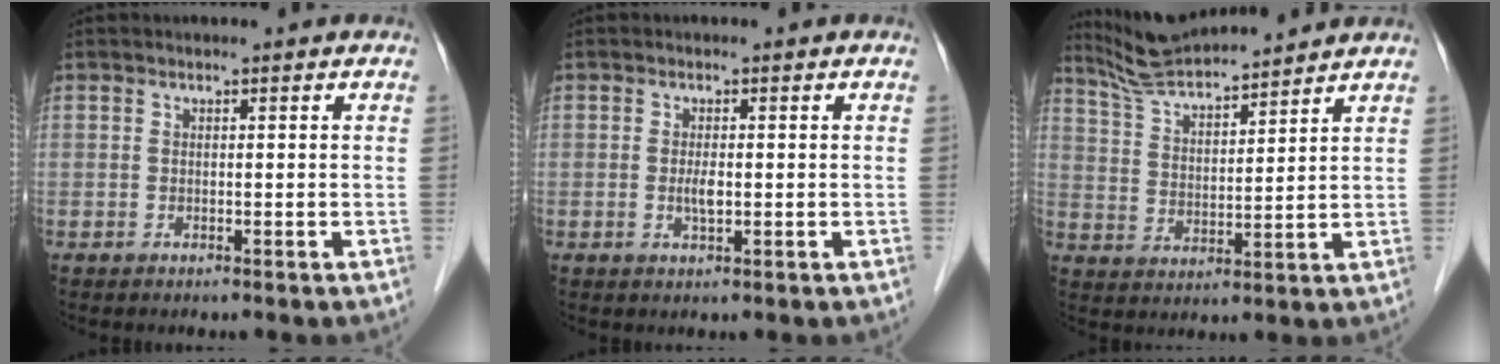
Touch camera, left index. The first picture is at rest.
{"total": 1.8, "force": [-0.3, 0.5, 1.7], "torque": [-0.035, 0.000, -0.005]}
{"total": 11.7, "force": [11.0, 0.4, 4.0], "torque": [-0.080, 0.022, 0.196]}